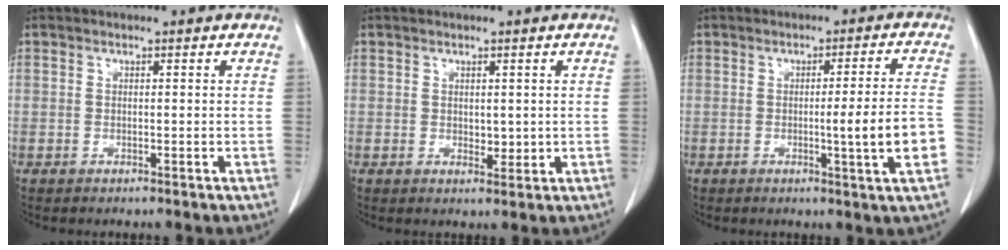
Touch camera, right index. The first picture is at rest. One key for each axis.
{"total": 1.8, "fx": 0.2, "fy": 1.1, "fz": 1.4, "tx": -0.020, "ty": -0.006, "tz": 0.008}
{"total": 8.2, "fx": -2.0, "fy": -1.1, "fz": 7.9, "tx": -0.106, "ty": -0.007, "tz": -0.028}